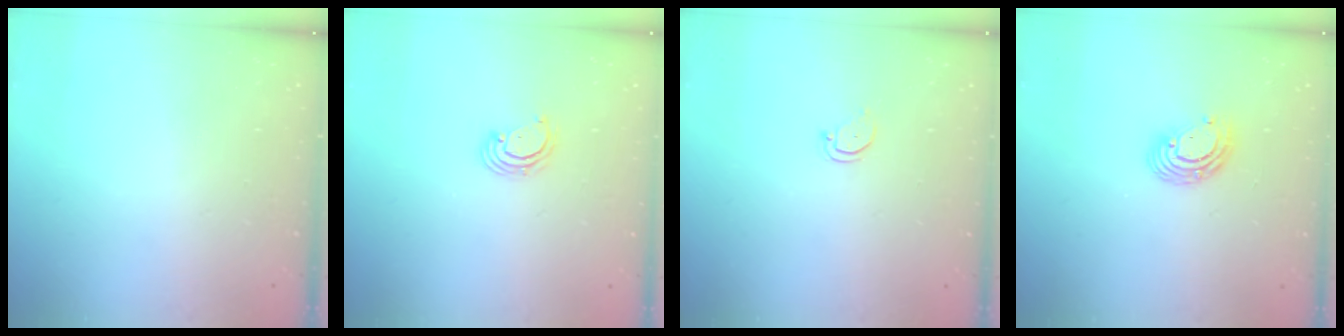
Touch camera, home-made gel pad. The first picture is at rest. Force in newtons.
{"total": 2.4, "press": 2.4, "slide": 0.2}
{"total": 2.4, "press": 2.4, "slide": 0.2}
{"total": 8.0, "press": 7.9, "slide": 1.2}